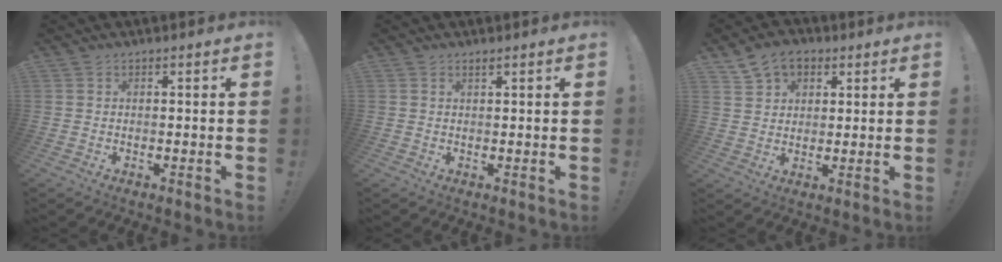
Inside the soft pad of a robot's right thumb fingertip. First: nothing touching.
{"total": 0.7, "force": [0.6, 0.0, 0.4], "torque": [-0.008, 0.000, 0.012]}
{"total": 8.3, "force": [4.6, 5.9, 3.4], "torque": [-0.052, -0.016, 0.090]}